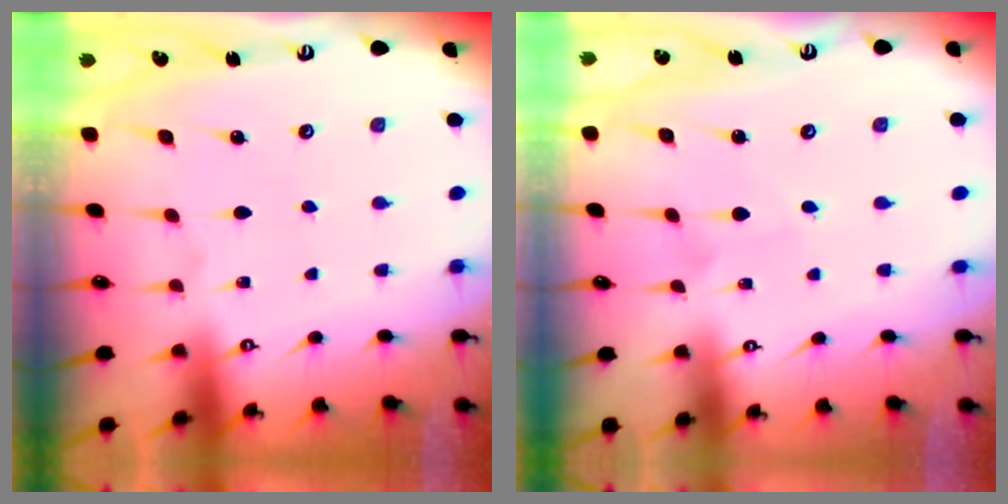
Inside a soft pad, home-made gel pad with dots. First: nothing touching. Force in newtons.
{"total": 1.3, "press": 1.3, "slide": 0.1}